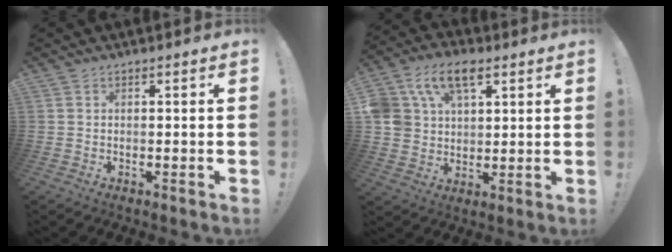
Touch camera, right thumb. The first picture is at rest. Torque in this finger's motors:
{"motor_torque": [1.41, 2.12, 0.90, -0.08, 0.07]}